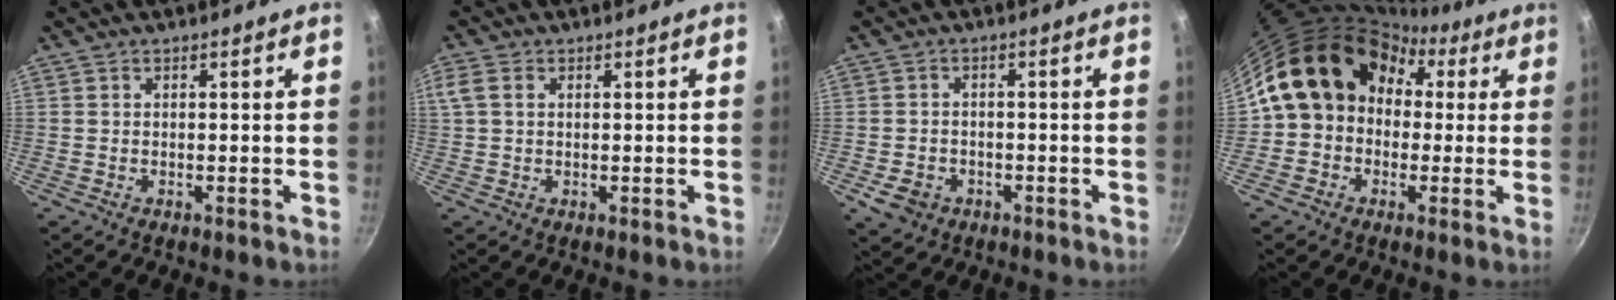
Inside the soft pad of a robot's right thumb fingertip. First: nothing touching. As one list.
[{"total": 3.1, "force": [0.9, 2.2, 2.0], "torque": [-0.041, 0.006, 0.017]}, {"total": 5.0, "force": [-2.0, 4.0, 2.3], "torque": [-0.040, 0.016, -0.025]}, {"total": 16.8, "force": [1.9, 14.1, 8.9], "torque": [-0.113, 0.056, 0.015]}]